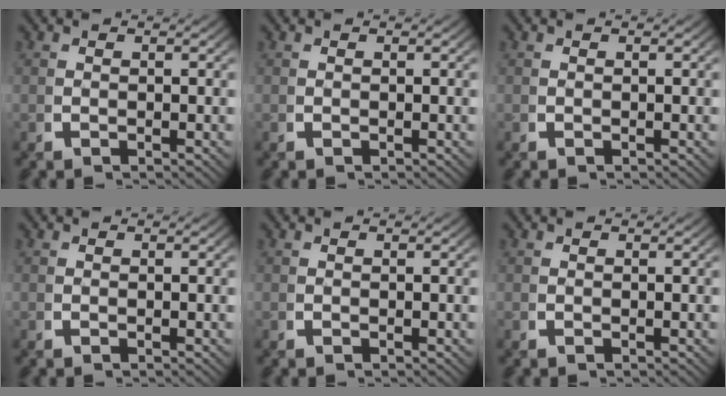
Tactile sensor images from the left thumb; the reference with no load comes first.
{"total": 0.0}
{"total": 0.0}
{"total": 0.0}
{"total": 0.0}
{"total": 0.0}